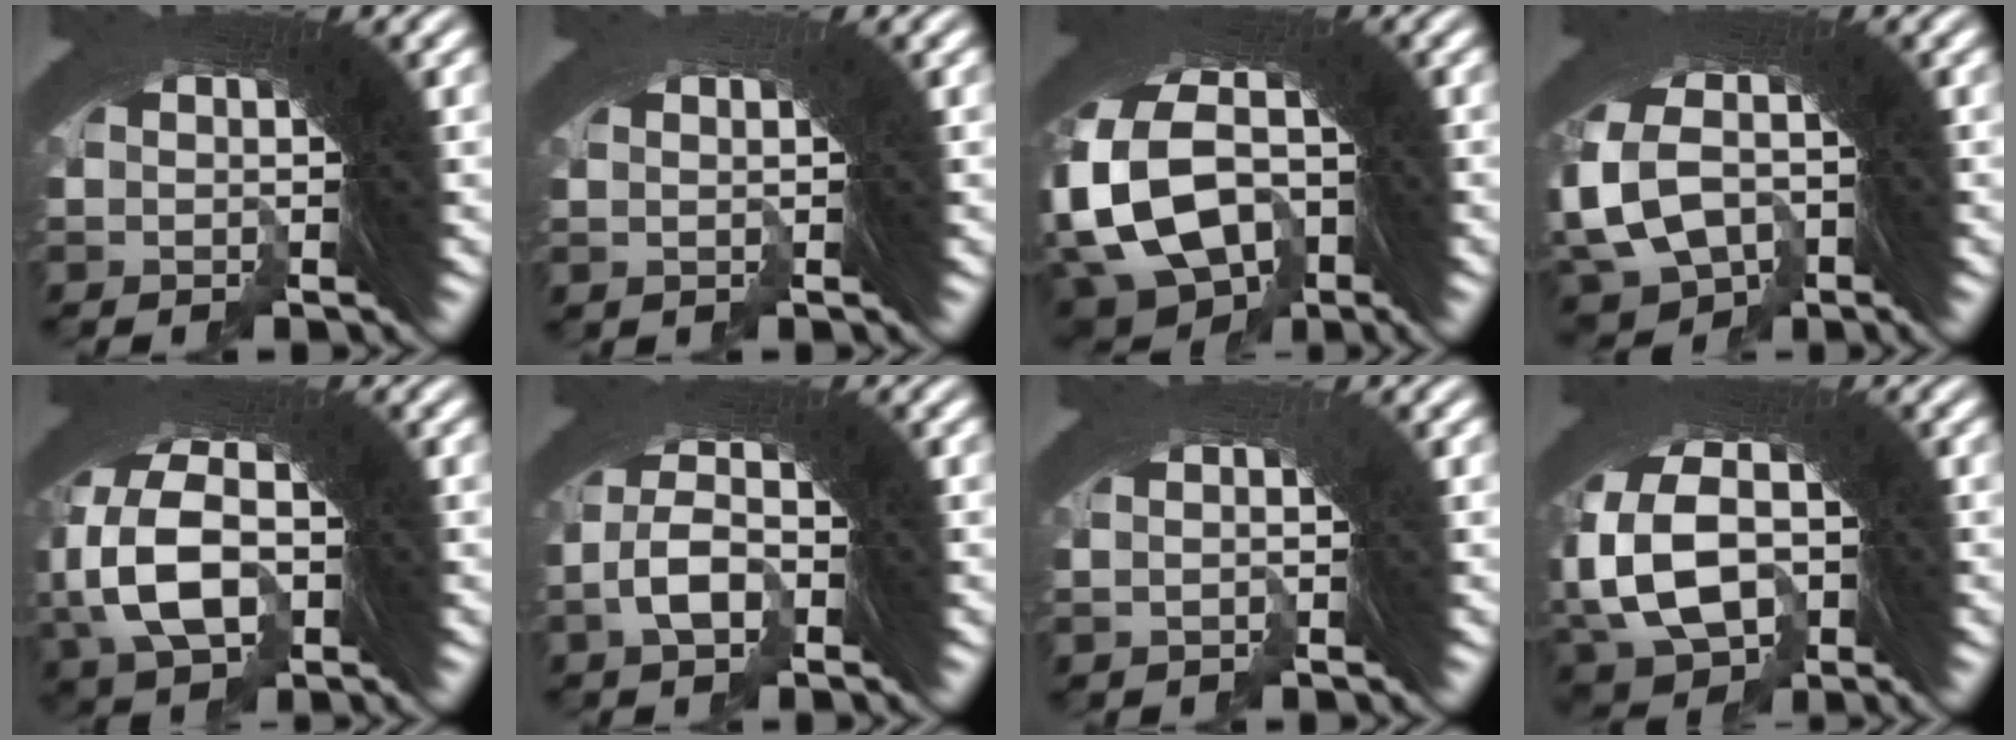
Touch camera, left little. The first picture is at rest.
{"total": 1.3, "force": [-0.7, -0.3, -1.0], "torque": [0.008, -0.007, -0.006]}
{"total": 13.9, "force": [-3.6, 11.4, 7.1], "torque": [-0.159, -0.038, -0.060]}
{"total": 9.6, "force": [-3.5, 8.1, 3.7], "torque": [-0.084, -0.025, -0.055]}
{"total": 8.8, "force": [-1.5, 7.1, 4.9], "torque": [-0.097, -0.011, -0.024]}
{"total": 5.1, "force": [-1.1, 4.2, 2.6], "torque": [-0.029, 0.015, -0.035]}
{"total": 0.9, "force": [-0.6, 0.5, -0.5], "torque": [0.006, 0.006, -0.010]}
{"total": 11.6, "force": [-2.2, 9.5, 6.2], "torque": [-0.127, -0.021, -0.037]}